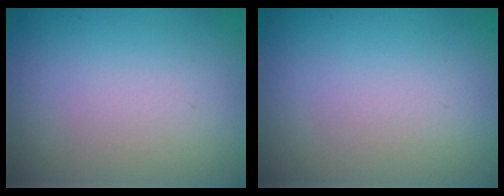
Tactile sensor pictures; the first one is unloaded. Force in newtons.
{"total": 0.0}